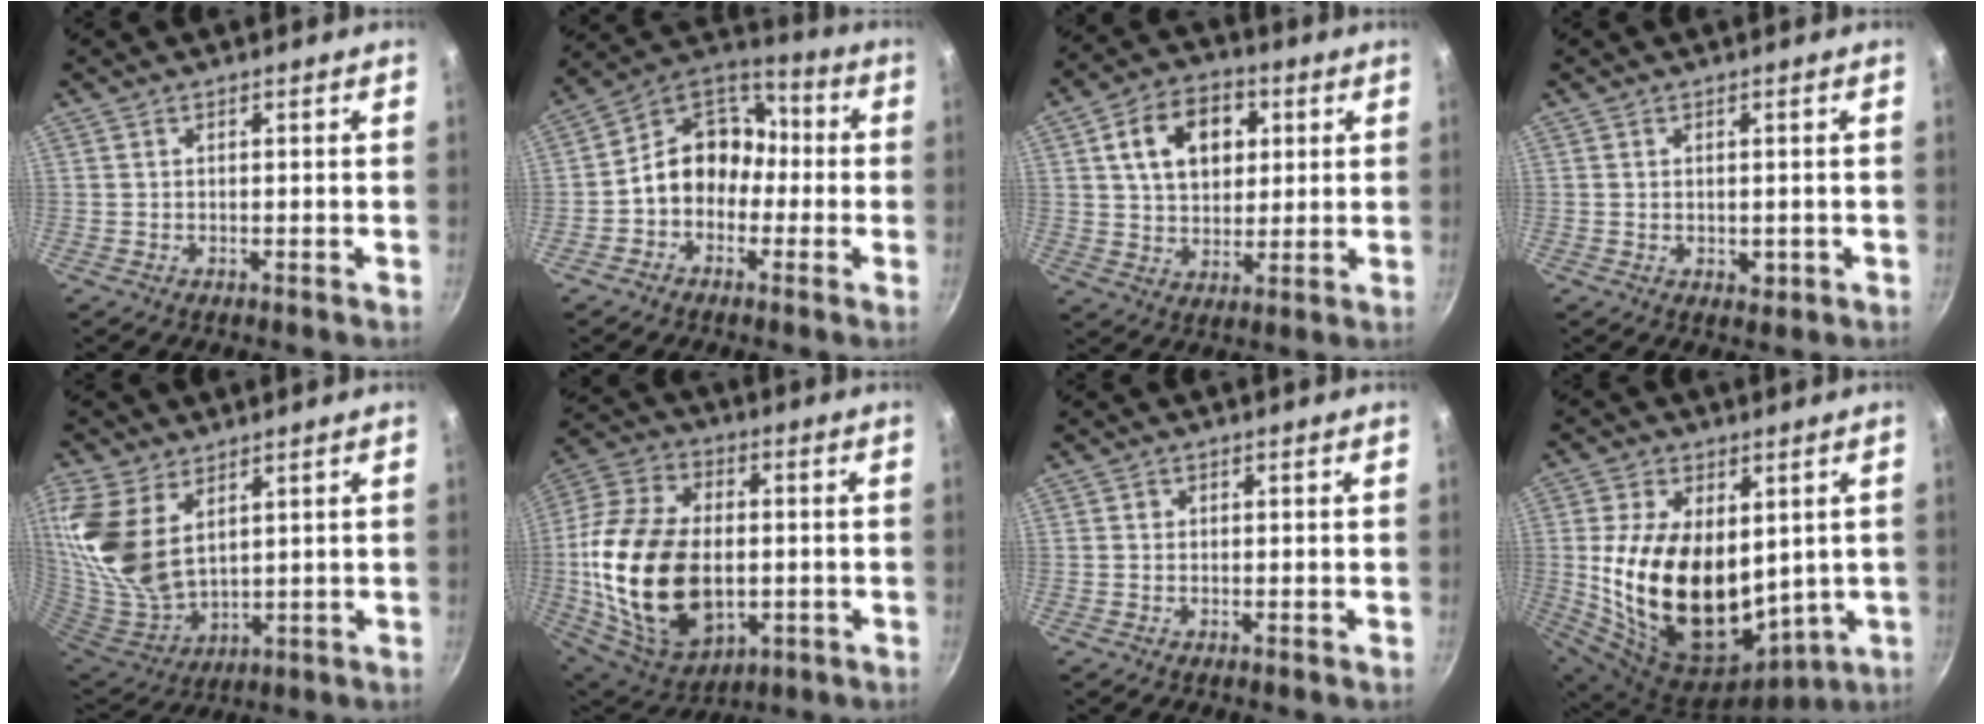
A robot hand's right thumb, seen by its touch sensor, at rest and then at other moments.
{"total": 12.4, "force": [-2.1, 10.2, 6.7], "torque": [-0.060, 0.055, -0.059]}
{"total": 14.5, "force": [3.9, 10.4, 9.4], "torque": [-0.116, 0.002, 0.060]}
{"total": 2.0, "force": [-0.2, 1.4, 1.4], "torque": [-0.017, -0.004, -0.001]}
{"total": 17.2, "force": [7.2, 10.1, 11.9], "torque": [-0.255, -0.033, 0.160]}
{"total": 26.2, "force": [-2.2, 16.6, 20.2], "torque": [-0.382, 0.010, -0.028]}
{"total": 0.6, "force": [0.0, 0.6, 0.1], "torque": [0.004, 0.001, -0.001]}
{"total": 23.7, "force": [2.1, 14.9, 18.3], "torque": [-0.318, -0.028, 0.062]}